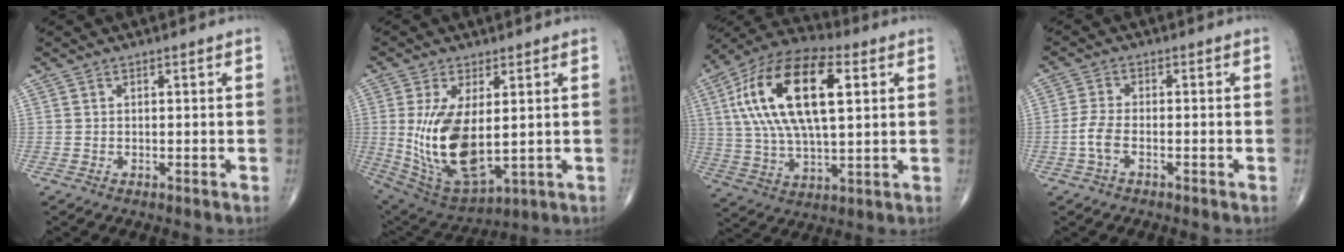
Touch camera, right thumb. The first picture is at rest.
{"total": 16.3, "force": [0.6, 7.8, 14.3], "torque": [-0.276, -0.023, 0.037]}
{"total": 22.4, "force": [5.7, 10.1, 19.2], "torque": [-0.365, 0.010, 0.092]}
{"total": 3.7, "force": [-1.4, 1.8, 2.9], "torque": [-0.069, 0.013, -0.031]}